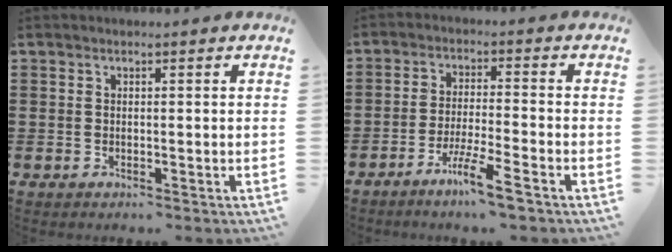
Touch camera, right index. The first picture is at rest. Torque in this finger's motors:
{"motor_torque": [1.05, -0.25, 0.40, 0.08]}